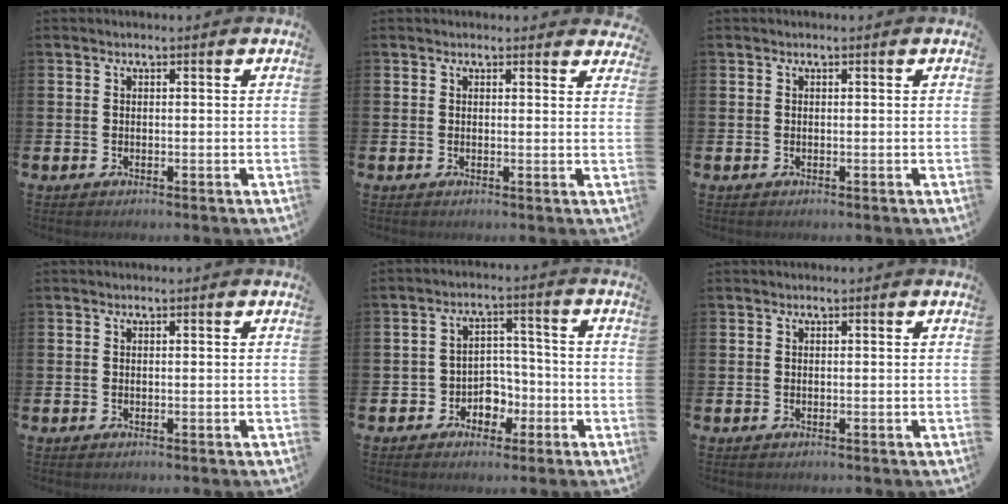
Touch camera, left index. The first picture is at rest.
{"total": 1.2, "force": [1.2, 0.3, 0.0], "torque": [0.008, -0.003, 0.020]}
{"total": 0.0}
{"total": 0.0}
{"total": 4.3, "force": [-1.8, 3.7, 1.0], "torque": [-0.029, 0.004, -0.040]}
{"total": 0.0}